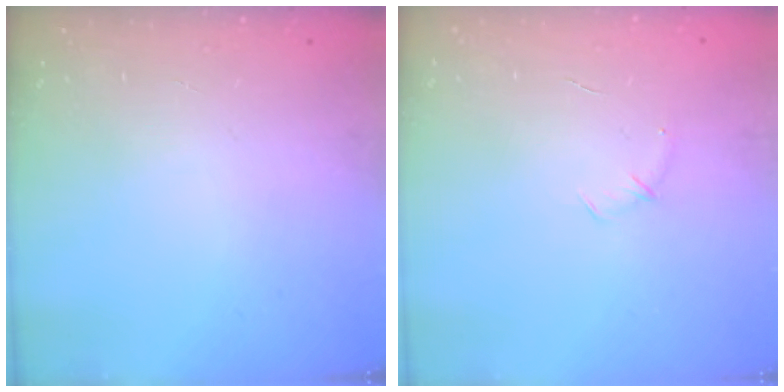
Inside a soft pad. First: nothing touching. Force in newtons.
{"total": 5.0, "press": 4.9, "slide": 1.3}